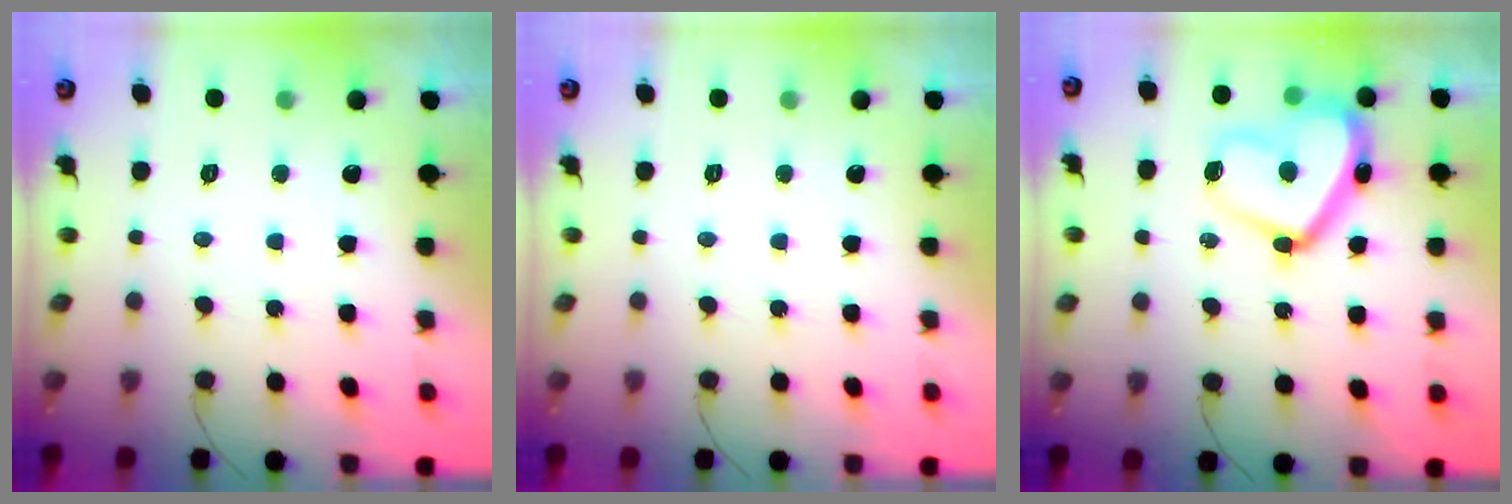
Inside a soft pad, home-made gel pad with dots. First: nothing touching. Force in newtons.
{"total": 0.0}
{"total": 17.5, "press": 17.4, "slide": 1.7}